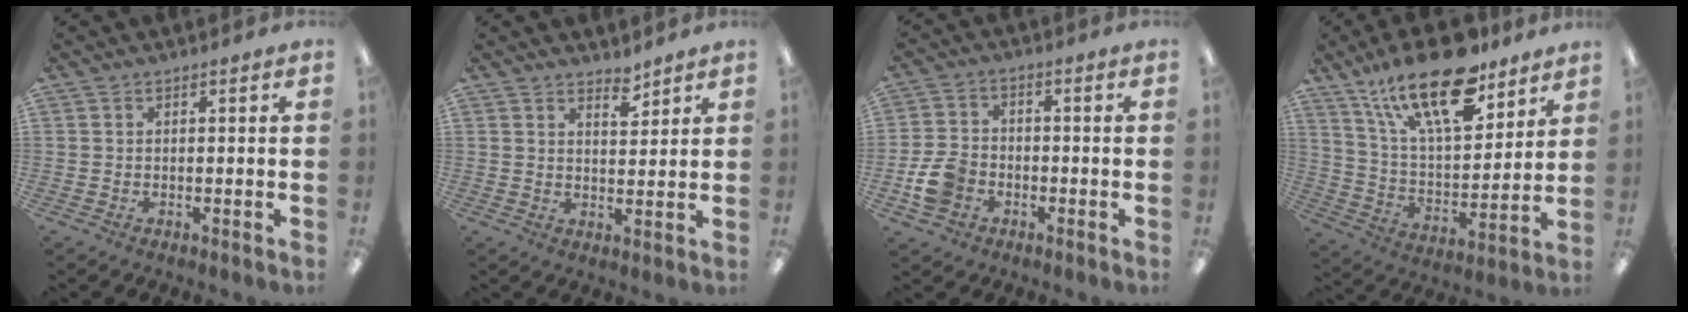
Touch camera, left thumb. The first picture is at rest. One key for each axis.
{"total": 3.7, "fx": 3.4, "fy": 1.1, "fz": 1.0, "tx": -0.003, "ty": -0.027, "tz": 0.058}
{"total": 7.8, "fx": -2.9, "fy": 5.8, "fz": 4.2, "tx": -0.091, "ty": 0.017, "tz": -0.052}
{"total": 22.8, "fx": 15.1, "fy": 9.1, "fz": 14.4, "tx": -0.253, "ty": -0.081, "tz": 0.260}